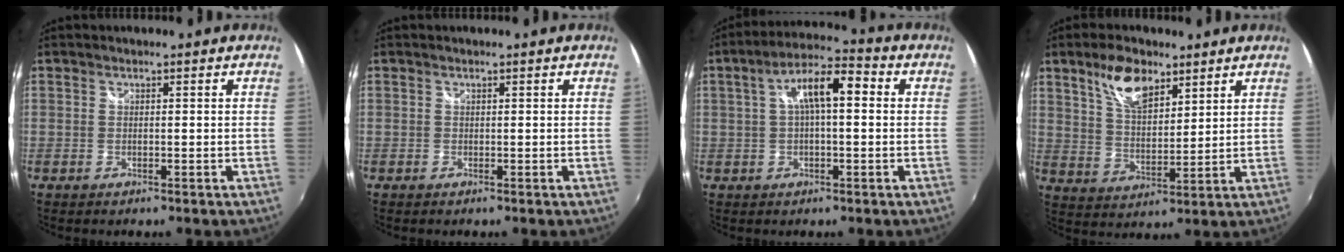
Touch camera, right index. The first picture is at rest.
{"total": 0.0}
{"total": 8.9, "force": [1.3, 2.9, 8.3], "torque": [-0.149, 0.027, 0.019]}
{"total": 9.6, "force": [6.0, 4.4, 6.1], "torque": [-0.108, 0.014, 0.116]}